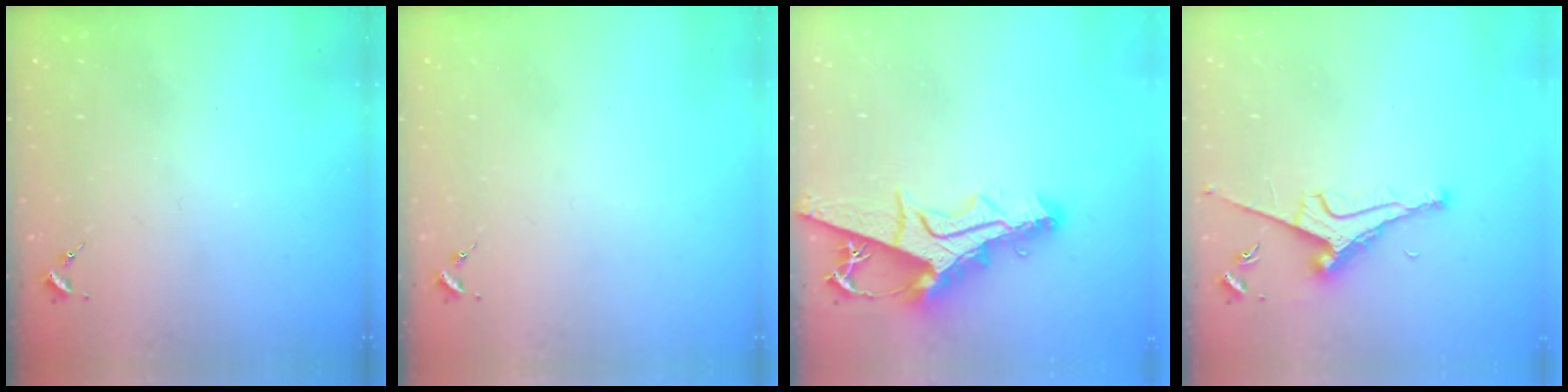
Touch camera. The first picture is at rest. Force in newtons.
{"total": 0.0}
{"total": 16.7, "press": 16.7, "slide": 1.1}
{"total": 9.1, "press": 9.0, "slide": 1.2}